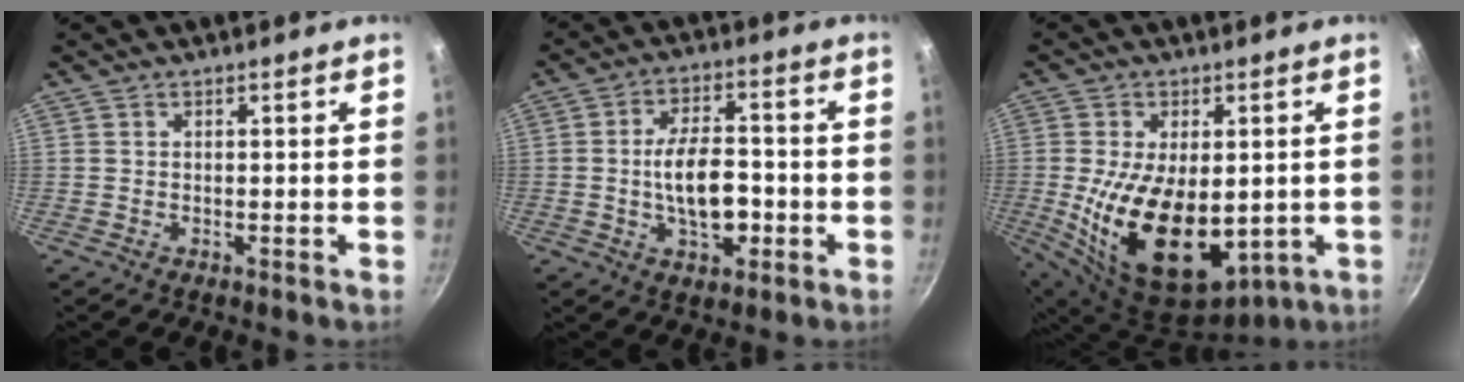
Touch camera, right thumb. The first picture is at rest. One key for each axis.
{"total": 11.1, "fx": -2.1, "fy": 5.9, "fz": 9.1, "tx": -0.133, "ty": 0.022, "tz": -0.035}
{"total": 18.8, "fx": -1.5, "fy": 11.3, "fz": 14.9, "tx": -0.259, "ty": -0.021, "tz": 0.001}